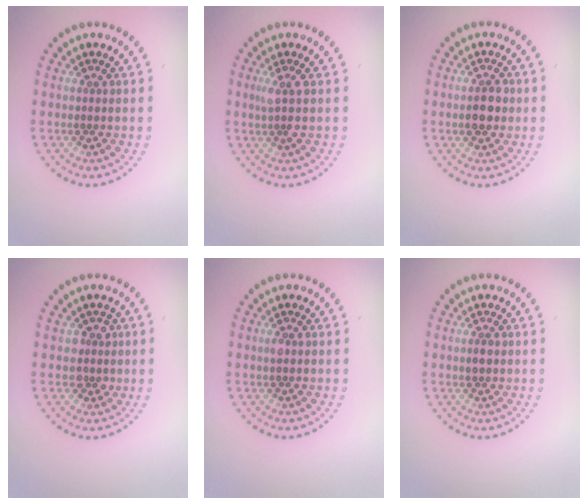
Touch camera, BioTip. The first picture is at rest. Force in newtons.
{"total": 1.6, "press": 1.3, "slide": 1.0}
{"total": 2.8, "press": 2.8, "slide": 0.1}
{"total": 1.8, "press": 1.5, "slide": 1.0}
{"total": 0.5, "press": 0.4, "slide": 0.3}
{"total": 1.1, "press": 1.1, "slide": 0.0}